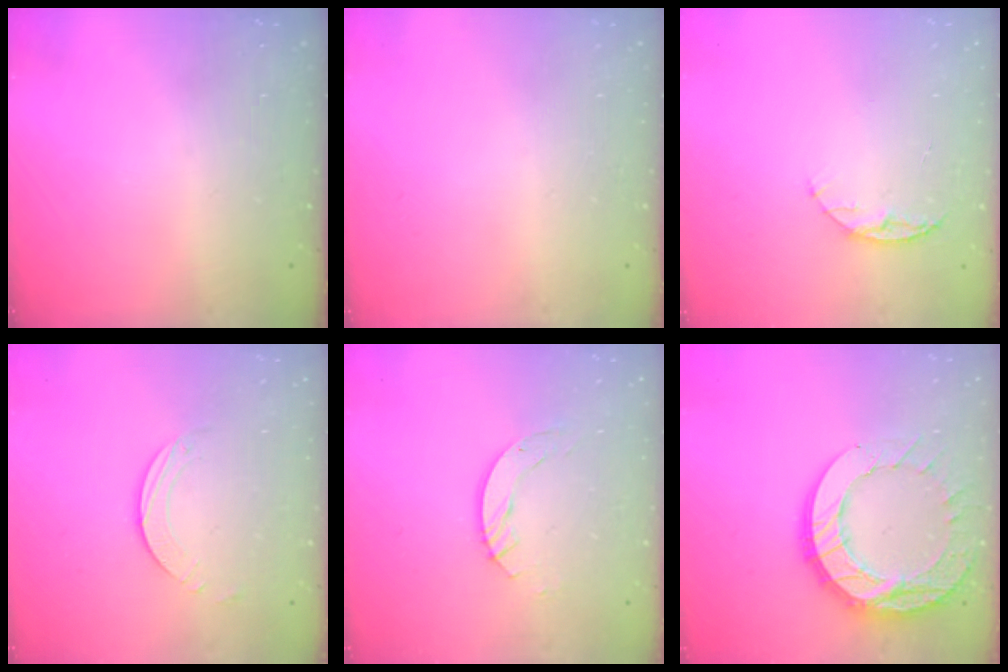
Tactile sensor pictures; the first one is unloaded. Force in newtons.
{"total": 0.0}
{"total": 6.1, "press": 6.0, "slide": 0.7}
{"total": 2.5, "press": 2.5, "slide": 0.2}
{"total": 5.6, "press": 5.5, "slide": 0.5}
{"total": 16.0, "press": 15.9, "slide": 1.3}